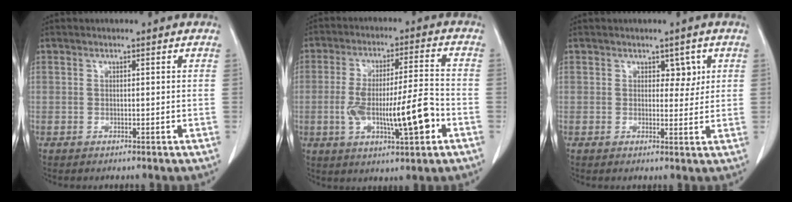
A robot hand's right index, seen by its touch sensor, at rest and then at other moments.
{"total": 12.4, "force": [-3.3, 1.8, 11.8], "torque": [-0.209, 0.008, -0.047]}
{"total": 2.6, "force": [1.1, 1.6, 1.6], "torque": [-0.012, 0.000, 0.014]}